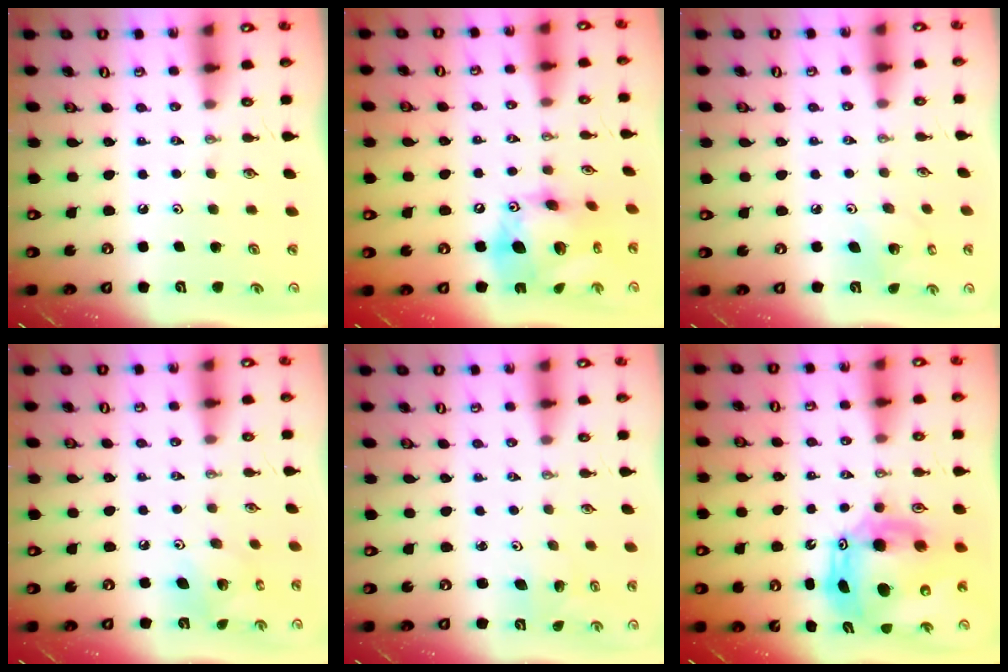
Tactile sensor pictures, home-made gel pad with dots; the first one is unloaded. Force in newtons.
{"total": 18.2, "press": 18.2, "slide": 1.3}
{"total": 4.8, "press": 4.8, "slide": 0.2}
{"total": 7.4, "press": 7.4, "slide": 0.1}
{"total": 1.9, "press": 1.9, "slide": 0.1}
{"total": 14.4, "press": 14.3, "slide": 1.6}